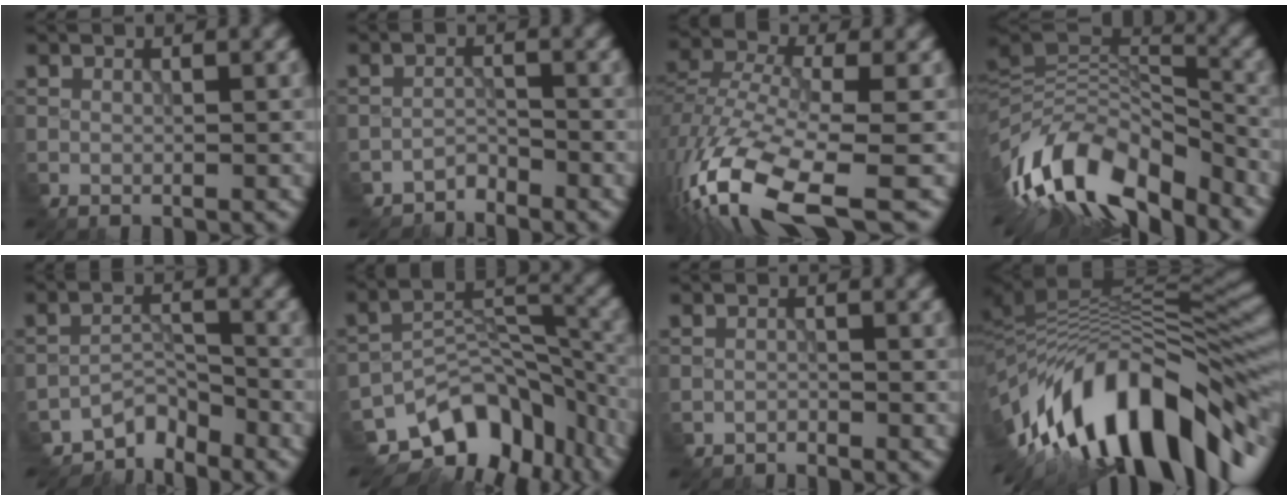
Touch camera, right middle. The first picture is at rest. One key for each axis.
{"total": 1.9, "fx": -1.8, "fy": 0.2, "fz": -0.5, "tx": 0.007, "ty": 0.006, "tz": -0.036}
{"total": 14.0, "fx": -7.4, "fy": 5.9, "fz": 10.4, "tx": -0.260, "ty": -0.026, "tz": -0.117}
{"total": 13.3, "fx": -7.4, "fy": 6.2, "fz": 9.2, "tx": -0.182, "ty": 0.020, "tz": -0.134}
{"total": 3.5, "fx": -3.4, "fy": 0.9, "fz": 0.2, "tx": 0.001, "ty": 0.008, "tz": -0.066}
{"total": 10.0, "fx": -6.9, "fy": 5.7, "fz": 4.6, "tx": -0.063, "ty": -0.004, "tz": -0.113}
{"total": 1.2, "fx": -1.1, "fy": 0.1, "fz": -0.4, "tx": 0.006, "ty": 0.001, "tz": -0.022}
{"total": 14.7, "fx": -6.1, "fy": 6.5, "fz": 11.7, "tx": -0.192, "ty": 0.024, "tz": -0.098}